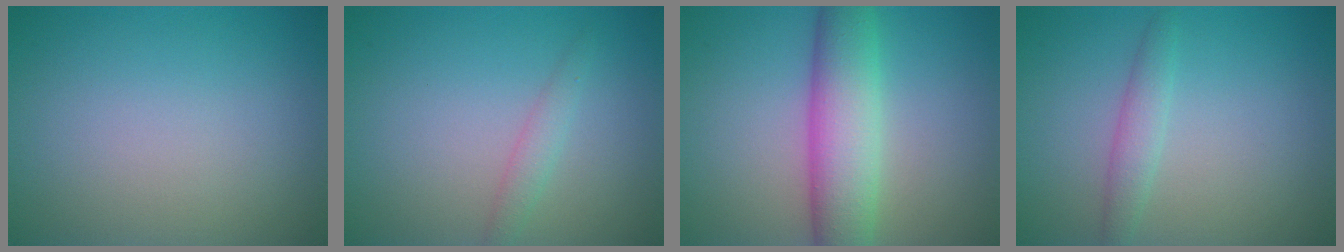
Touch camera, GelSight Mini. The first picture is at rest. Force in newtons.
{"total": 1.4, "press": 1.4, "slide": 0.0}
{"total": 6.7, "press": 6.6, "slide": 0.3}
{"total": 1.8, "press": 1.8, "slide": 0.1}